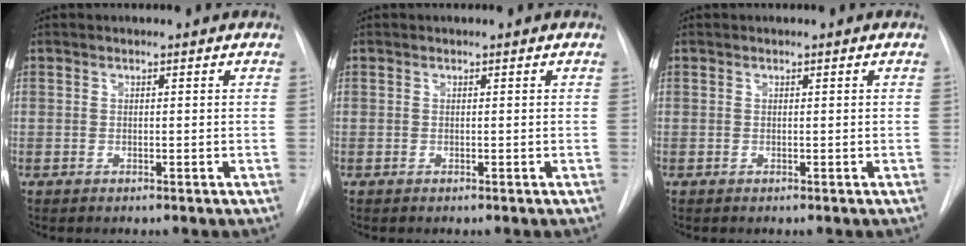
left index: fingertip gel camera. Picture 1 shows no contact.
{"total": 0.0}
{"total": 0.0}